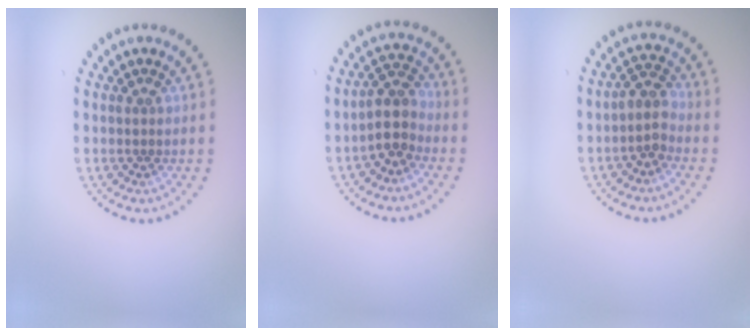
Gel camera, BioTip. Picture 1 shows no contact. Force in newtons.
{"total": 2.9, "press": 2.4, "slide": 1.6}
{"total": 2.3, "press": 1.8, "slide": 1.5}